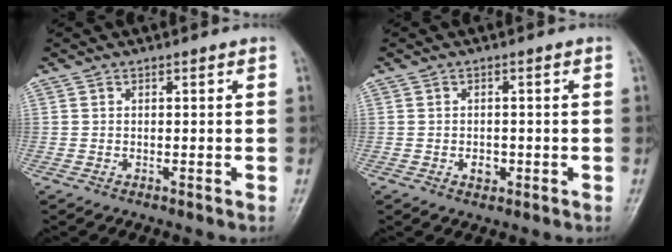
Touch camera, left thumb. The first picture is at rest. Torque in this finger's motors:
{"motor_torque": [-0.01, 0.02, 0.17, -0.05, 0.00]}